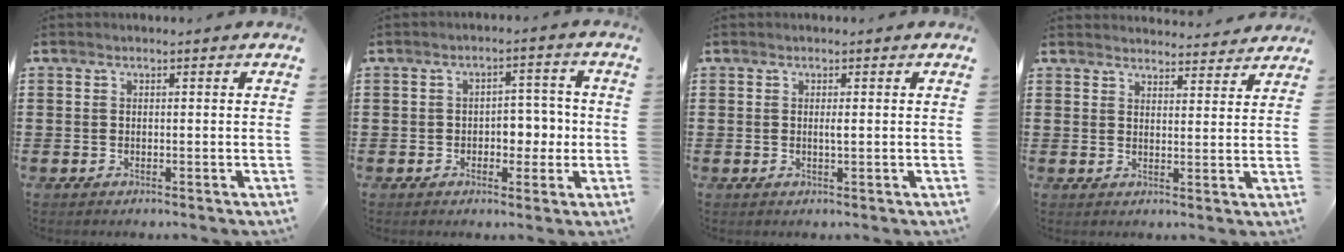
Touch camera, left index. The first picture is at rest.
{"total": 4.6, "force": [-0.8, 3.1, 3.2], "torque": [-0.051, 0.004, -0.024]}
{"total": 1.0, "force": [0.1, 0.1, 1.0], "torque": [-0.021, -0.002, 0.001]}
{"total": 3.5, "force": [3.5, 0.2, 0.2], "torque": [-0.006, -0.018, 0.062]}